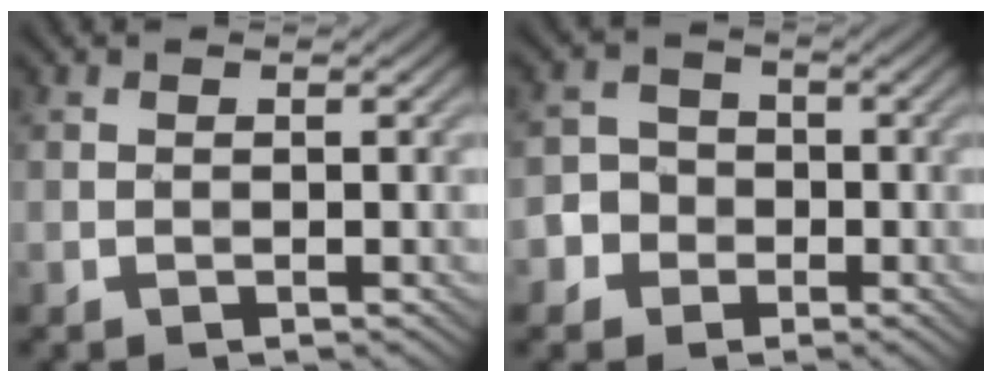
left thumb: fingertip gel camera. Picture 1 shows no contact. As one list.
[{"total": 4.0, "force": [-1.7, 3.6, 0.6], "torque": [-0.004, 0.003, -0.046]}]